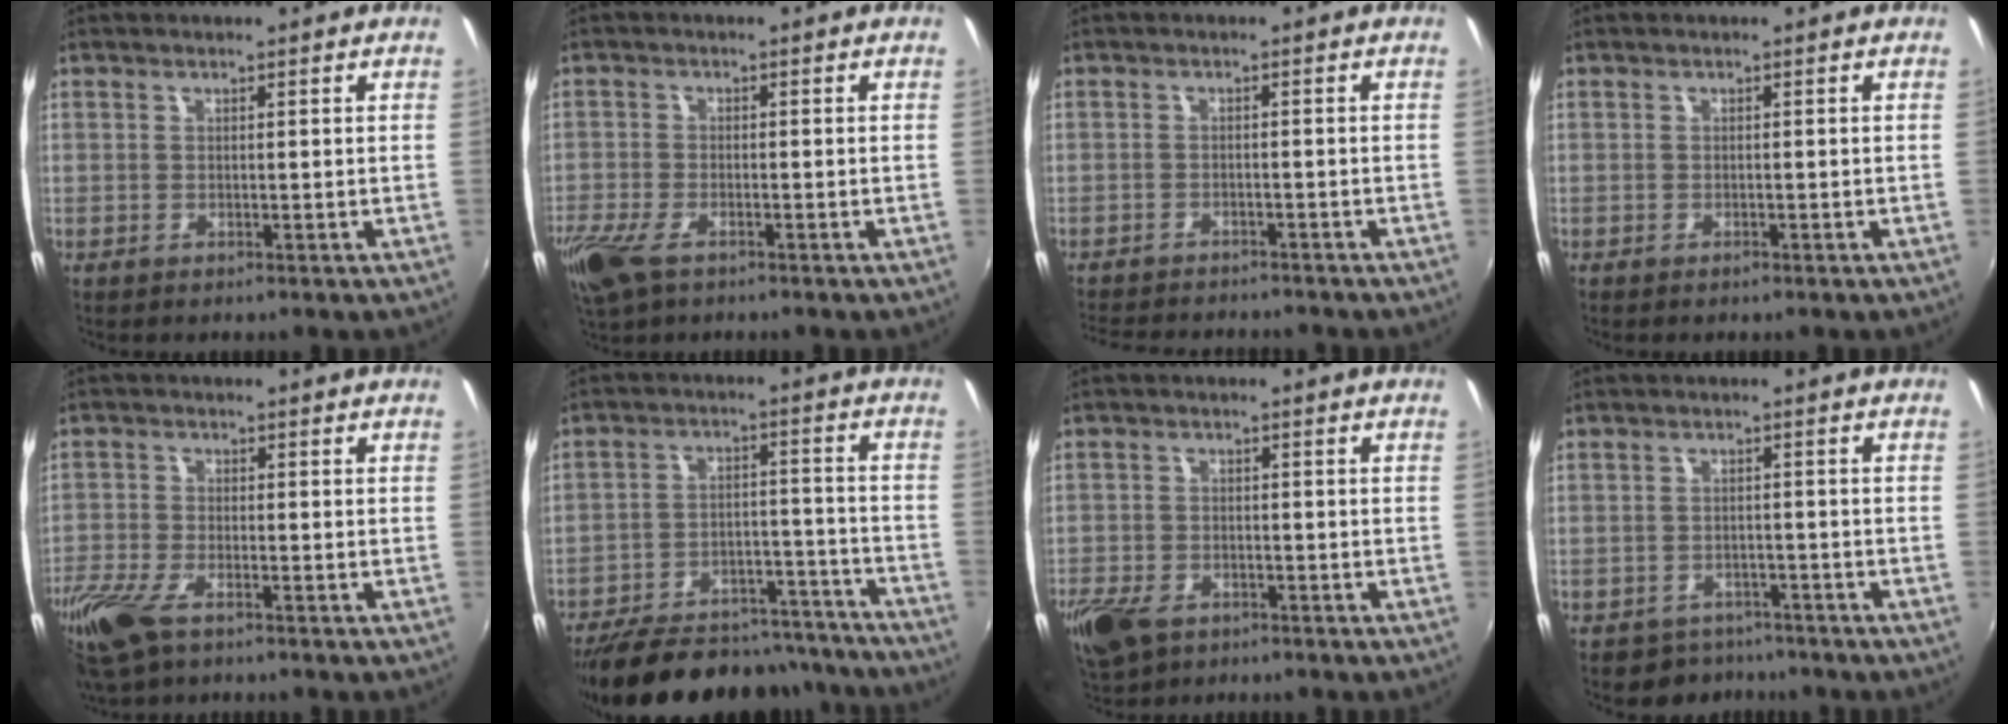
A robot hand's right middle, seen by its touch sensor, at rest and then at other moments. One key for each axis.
{"total": 8.0, "fx": -5.0, "fy": 3.5, "fz": 5.1, "tx": -0.133, "ty": -0.028, "tz": -0.097}
{"total": 10.1, "fx": -9.1, "fy": 2.5, "fz": 3.5, "tx": -0.088, "ty": -0.017, "tz": -0.139}
{"total": 0.7, "fx": -0.5, "fy": 0.3, "fz": 0.2, "tx": -0.006, "ty": -0.001, "tz": -0.009}
{"total": 10.7, "fx": -7.1, "fy": 4.3, "fz": 6.9, "tx": -0.174, "ty": -0.037, "tz": -0.140}
{"total": 28.7, "fx": -24.6, "fy": 10.0, "fz": 10.9, "tx": -0.216, "ty": 0.017, "tz": -0.320}
{"total": 9.6, "fx": -5.8, "fy": 5.8, "fz": 5.0, "tx": -0.137, "ty": -0.023, "tz": -0.109}
{"total": 5.3, "fx": -4.2, "fy": 3.3, "fz": 0.3, "tx": -0.018, "ty": 0.013, "tz": -0.061}